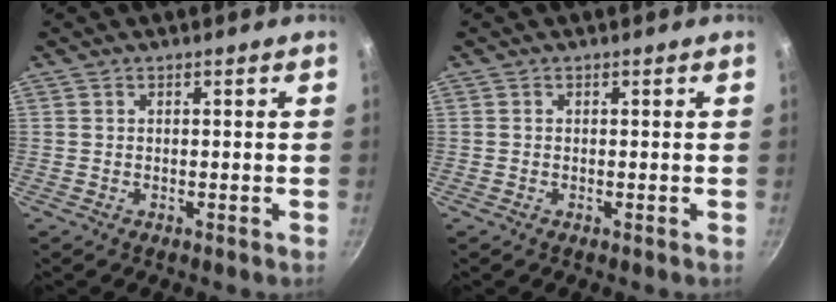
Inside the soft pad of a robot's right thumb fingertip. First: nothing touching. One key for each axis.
{"total": 0.0}